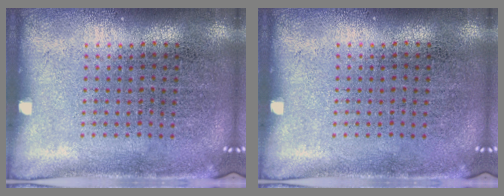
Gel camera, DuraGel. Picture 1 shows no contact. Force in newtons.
{"total": 0.0}